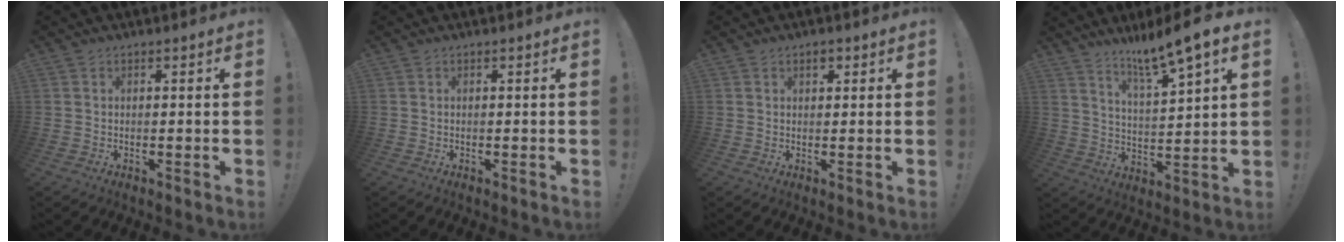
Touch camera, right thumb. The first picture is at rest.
{"total": 0.0}
{"total": 2.0, "force": [1.1, 1.2, 1.2], "torque": [-0.012, -0.002, 0.017]}
{"total": 11.1, "force": [8.7, 0.2, 7.0], "torque": [-0.121, -0.058, 0.140]}